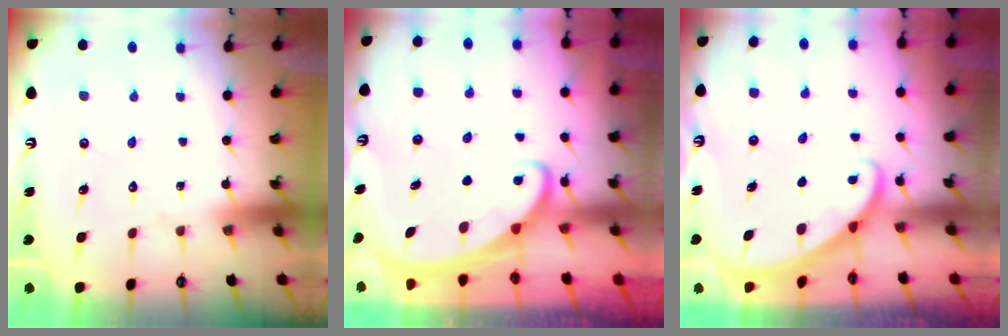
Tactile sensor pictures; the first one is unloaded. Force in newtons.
{"total": 2.1, "press": 2.1, "slide": 0.3}
{"total": 2.1, "press": 2.1, "slide": 0.1}